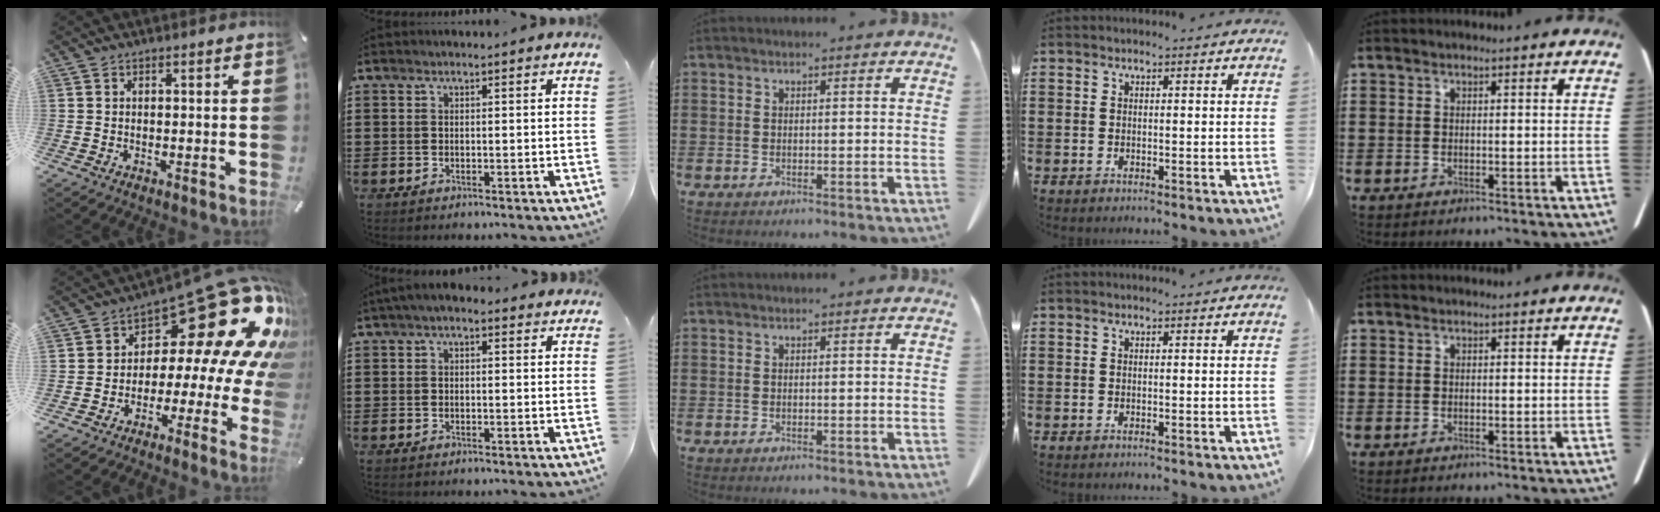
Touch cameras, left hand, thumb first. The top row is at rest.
{"thumb": {"total": 24.1, "force": [10.3, 11.0, 18.8], "torque": [-0.262, -0.084, 0.185]}, "index": {"total": 1.9, "force": [0.9, 1.1, 1.3], "torque": [-0.029, 0.008, 0.015]}}